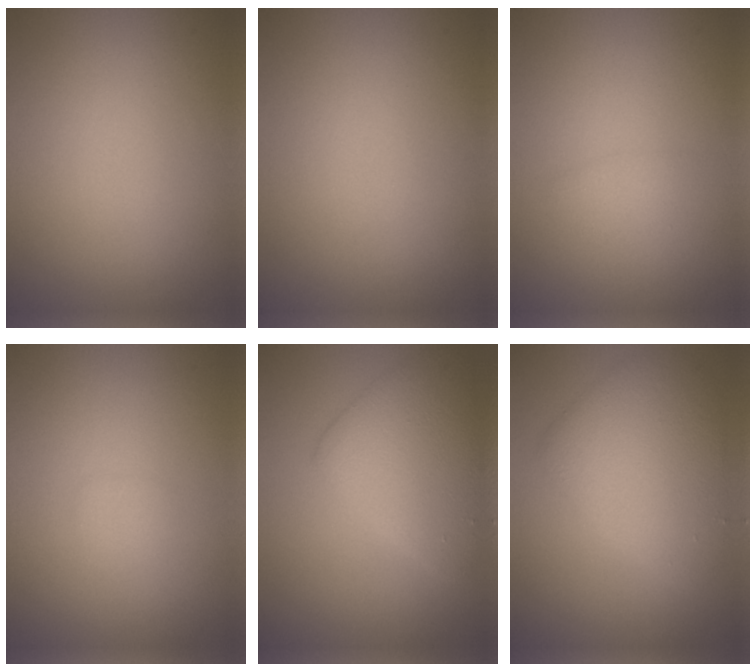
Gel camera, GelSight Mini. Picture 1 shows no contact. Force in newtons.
{"total": 0.0}
{"total": 1.0, "press": 1.0, "slide": 0.1}
{"total": 0.6, "press": 0.6, "slide": 0.0}
{"total": 5.4, "press": 5.4, "slide": 0.2}
{"total": 5.8, "press": 5.8, "slide": 0.3}